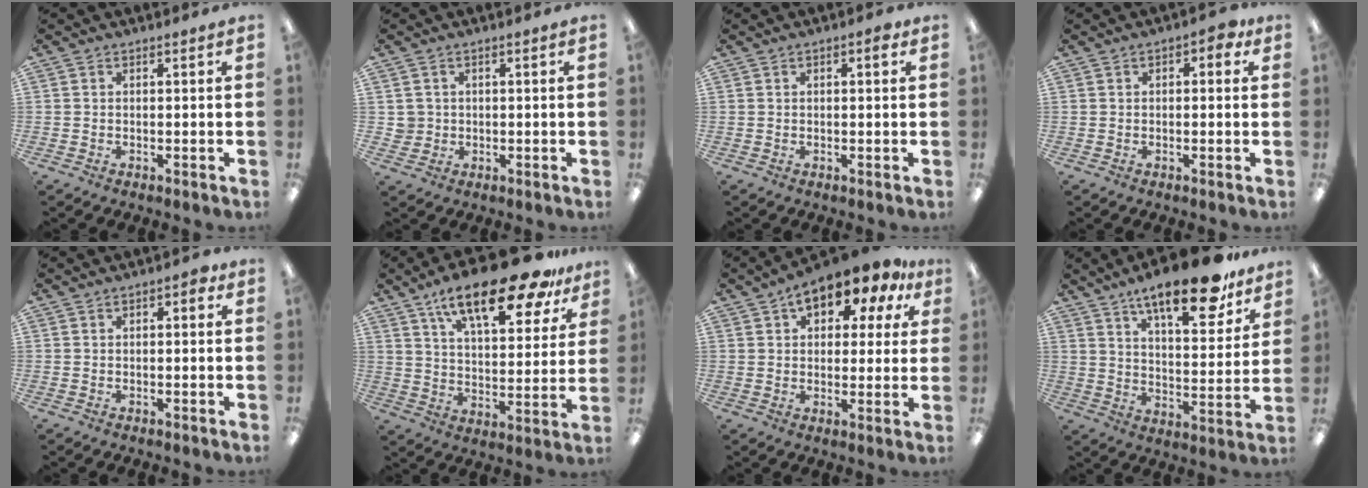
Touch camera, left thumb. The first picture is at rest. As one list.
[{"total": 2.6, "force": [0.5, 2.6, -0.3], "torque": [-0.003, 0.003, 0.008]}, {"total": 1.7, "force": [0.7, 0.7, 1.4], "torque": [-0.021, 0.003, 0.009]}, {"total": 2.9, "force": [0.6, 1.6, 2.3], "torque": [-0.031, 0.002, 0.006]}, {"total": 2.0, "force": [0.4, 1.1, 1.6], "torque": [-0.024, 0.002, 0.005]}, {"total": 21.8, "force": [14.7, 7.6, 14.3], "torque": [-0.224, -0.078, 0.240]}, {"total": 12.2, "force": [8.3, 5.6, 6.9], "torque": [-0.106, -0.043, 0.144]}, {"total": 18.2, "force": [13.3, 5.6, 11.1], "torque": [-0.167, -0.080, 0.217]}]